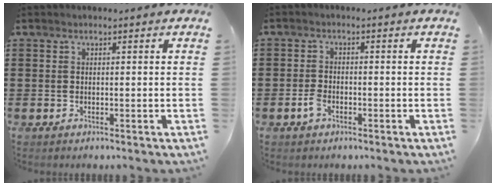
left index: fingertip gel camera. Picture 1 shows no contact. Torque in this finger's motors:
{"motor_torque": [0.26, 0.21, 0.20, 0.02]}